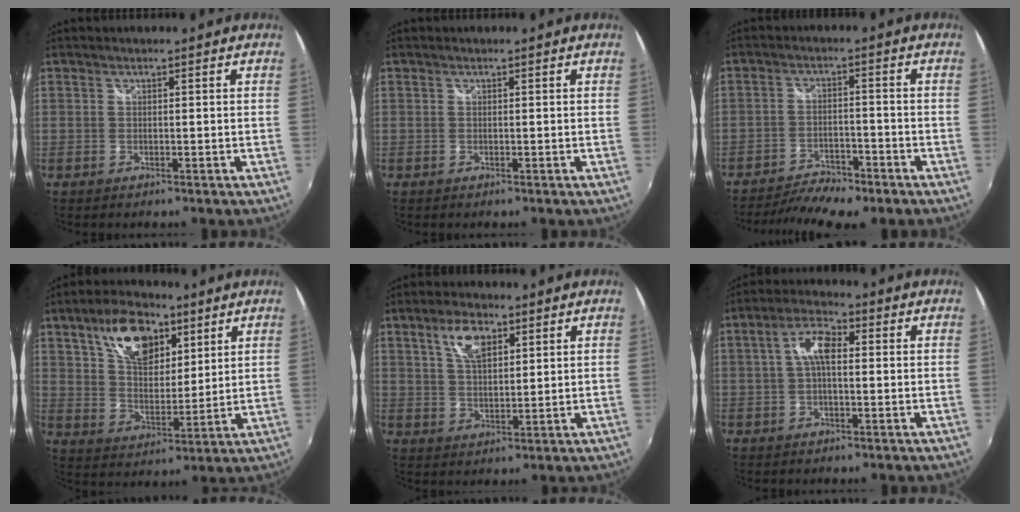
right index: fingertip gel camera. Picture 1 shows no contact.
{"total": 0.0}
{"total": 10.4, "force": [-8.6, 2.9, 5.1], "torque": [-0.123, -0.016, -0.138]}
{"total": 13.4, "force": [7.3, 7.2, 8.7], "torque": [-0.155, 0.019, 0.130]}
{"total": 6.7, "force": [3.4, 3.1, 4.9], "torque": [-0.089, 0.010, 0.062]}
{"total": 5.9, "force": [0.5, 2.5, 5.3], "torque": [-0.104, 0.017, 0.006]}